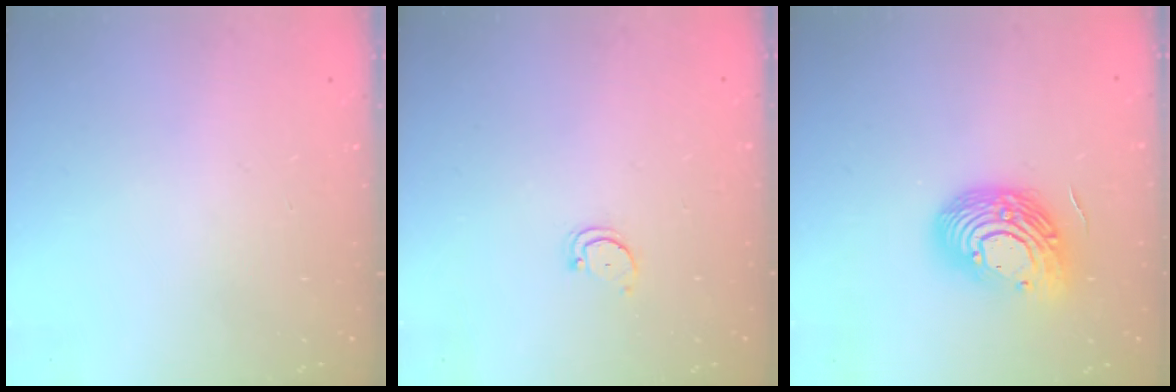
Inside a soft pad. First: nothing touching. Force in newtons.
{"total": 2.3, "press": 2.3, "slide": 0.2}
{"total": 15.3, "press": 15.2, "slide": 1.1}